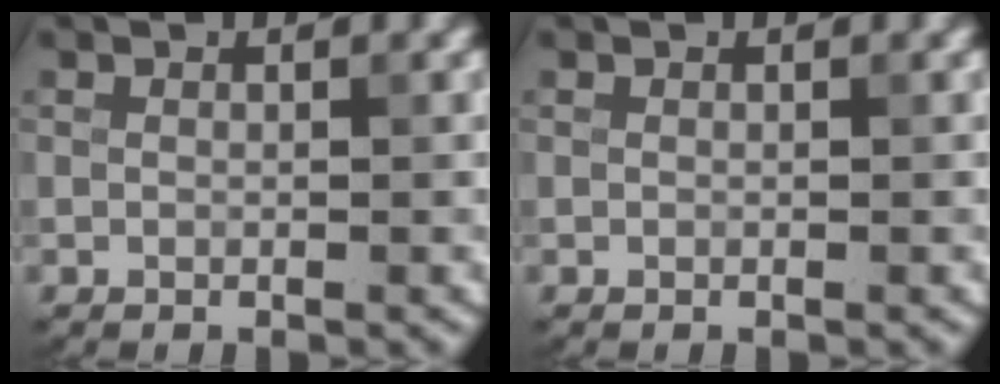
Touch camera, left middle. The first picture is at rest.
{"total": 0.0}